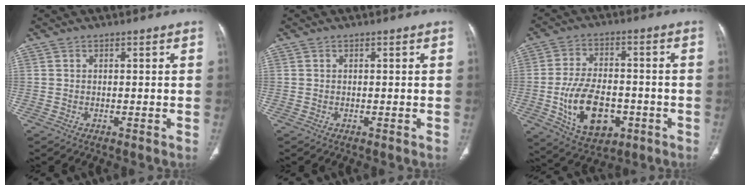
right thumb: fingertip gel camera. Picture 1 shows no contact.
{"total": 0.0}
{"total": 14.4, "force": [-3.9, 8.8, 10.7], "torque": [-0.169, 0.014, -0.053]}